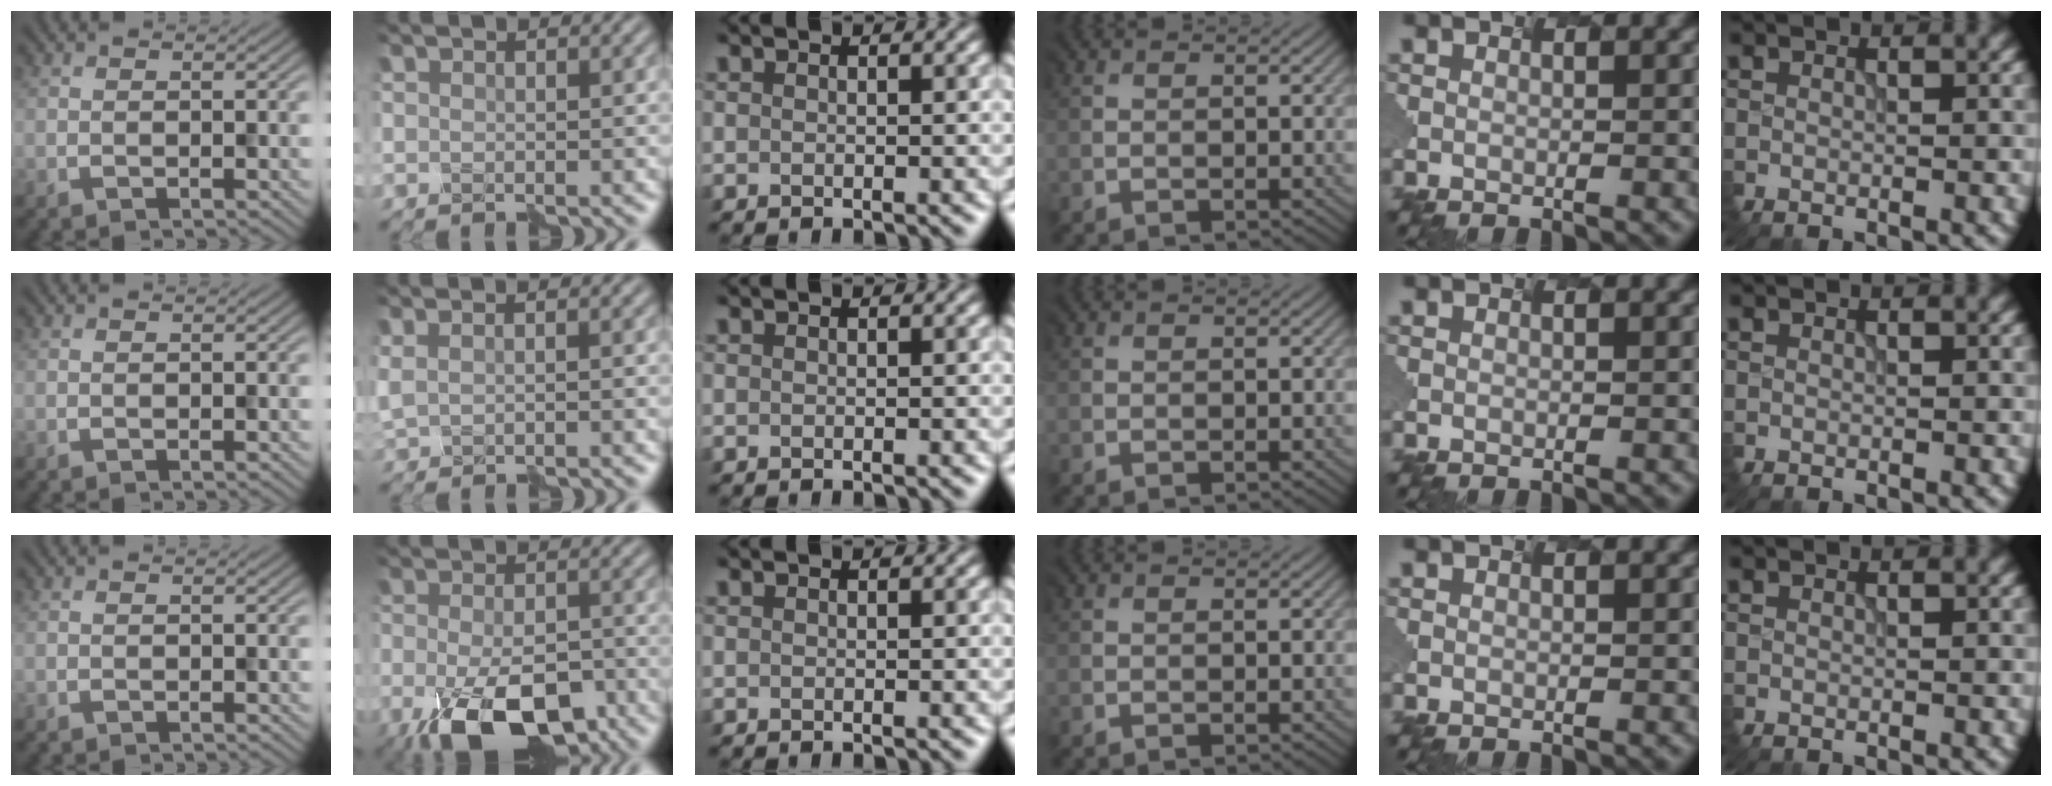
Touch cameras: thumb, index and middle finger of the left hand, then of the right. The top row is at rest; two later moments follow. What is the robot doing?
{"motion": "disassemble", "object": "velcro strap"}